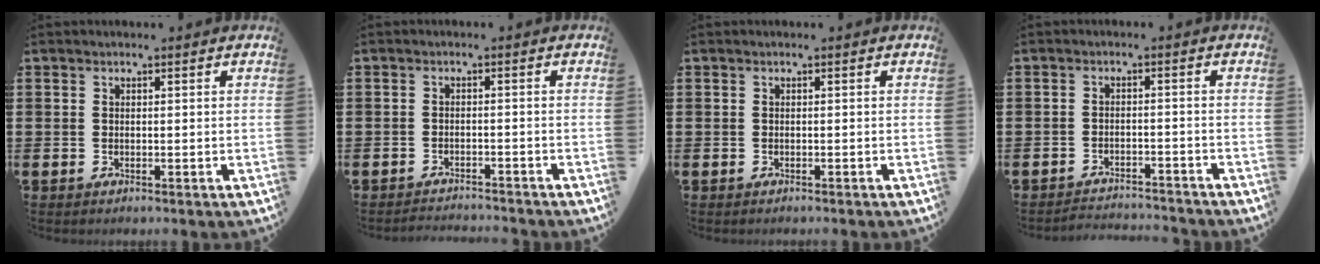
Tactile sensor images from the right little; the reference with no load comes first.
{"total": 1.6, "force": [-1.6, -0.1, -0.1], "torque": [-0.002, 0.005, -0.033]}
{"total": 0.0}
{"total": 2.2, "force": [-2.1, -0.1, -0.1], "torque": [-0.003, 0.005, -0.047]}